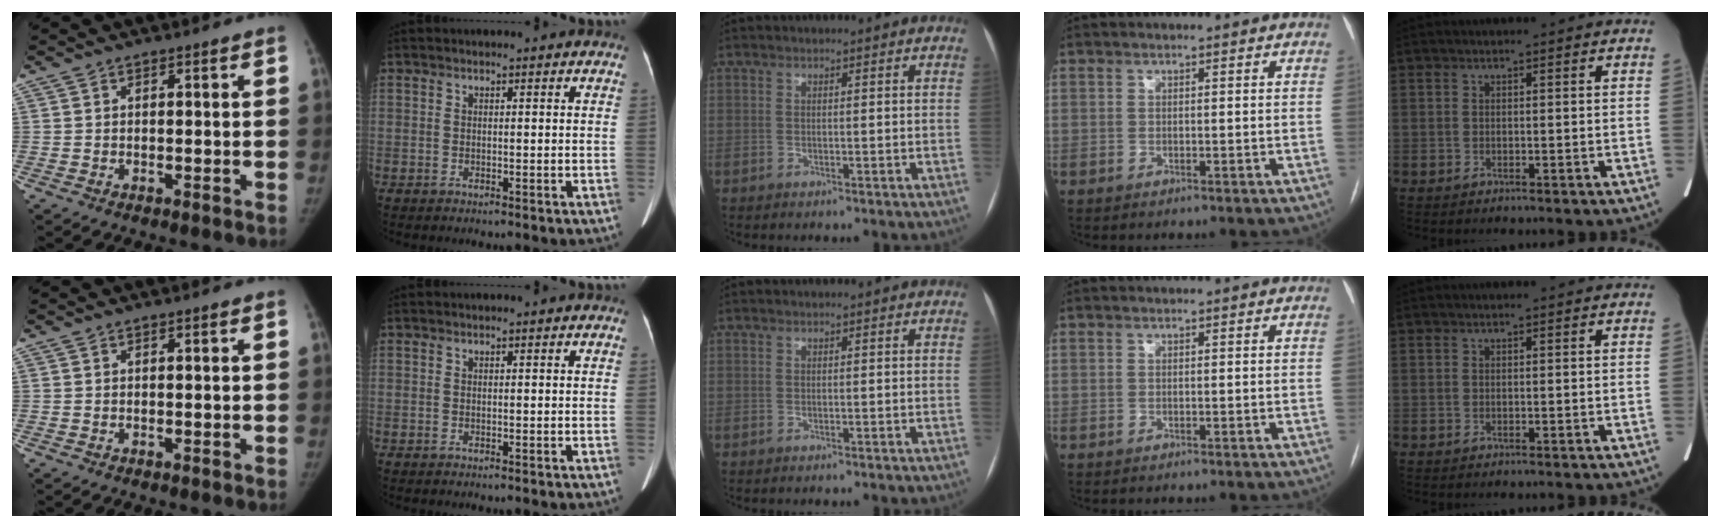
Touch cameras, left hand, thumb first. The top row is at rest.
{}